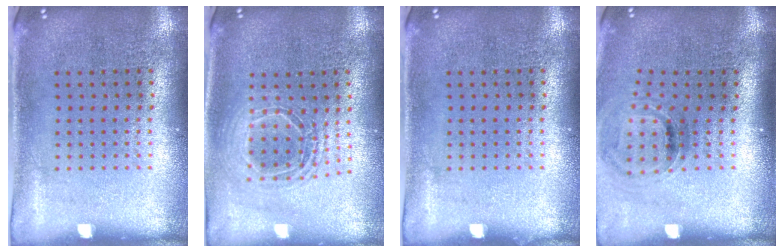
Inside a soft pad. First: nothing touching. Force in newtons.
{"total": 1.7, "press": 1.4, "slide": 0.9}
{"total": 0.0}
{"total": 1.0, "press": 0.9, "slide": 0.4}